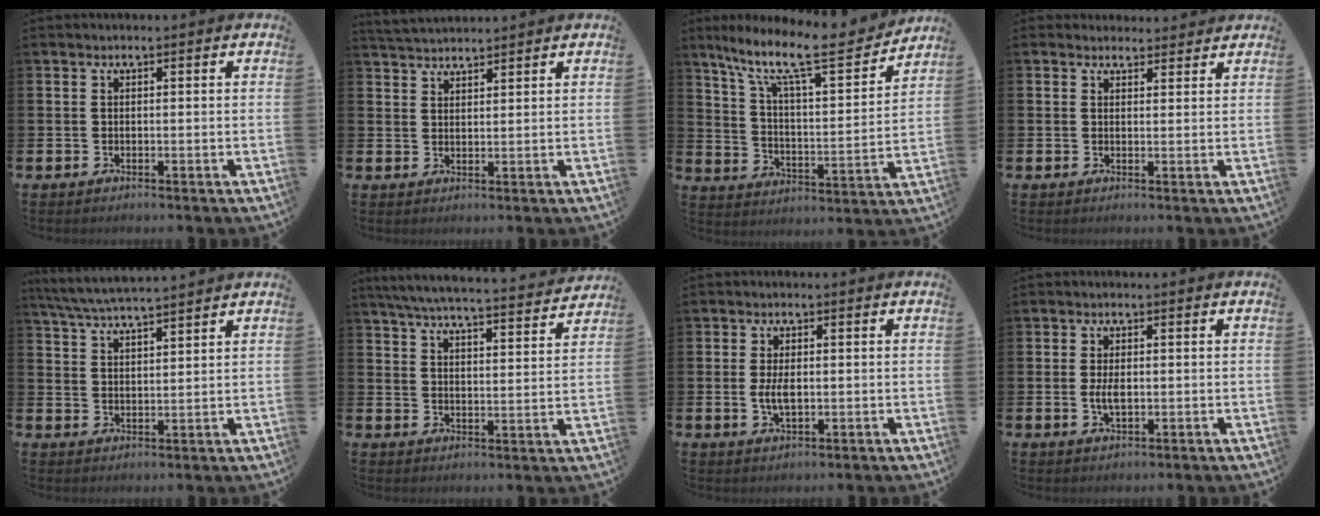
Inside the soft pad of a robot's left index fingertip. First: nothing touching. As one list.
[{"total": 3.4, "force": [3.3, 0.4, 0.2], "torque": [-0.012, -0.012, 0.062]}, {"total": 11.8, "force": [9.6, 2.1, 6.4], "torque": [-0.148, -0.061, 0.158]}, {"total": 2.3, "force": [2.2, 0.9, -0.1], "torque": [0.008, -0.008, 0.038]}, {"total": 5.4, "force": [5.2, 0.0, 1.4], "torque": [-0.046, -0.022, 0.094]}, {"total": 6.6, "force": [6.2, 0.4, 2.0], "torque": [-0.056, -0.046, 0.107]}, {"total": 3.3, "force": [0.0, 1.6, 2.9], "torque": [-0.046, 0.001, -0.003]}, {"total": 2.7, "force": [-0.1, 1.3, 2.4], "torque": [-0.035, -0.001, -0.005]}]